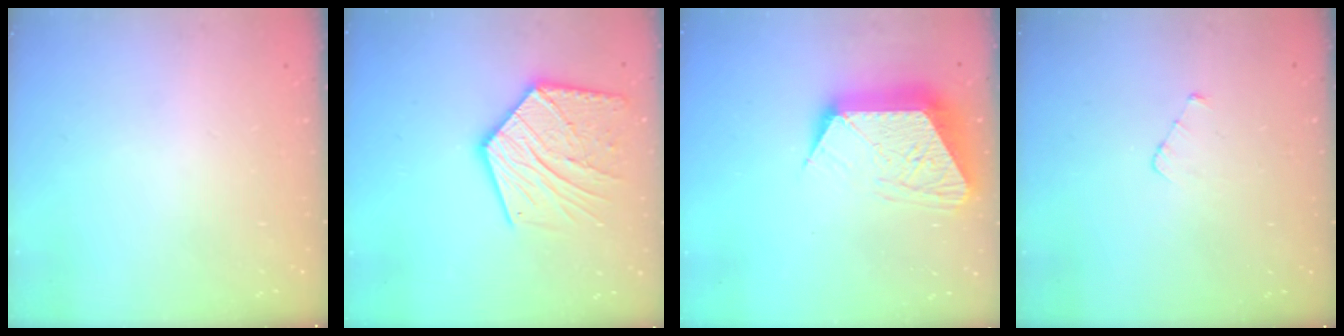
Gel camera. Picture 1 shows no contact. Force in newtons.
{"total": 19.3, "press": 19.3, "slide": 1.1}
{"total": 16.4, "press": 16.3, "slide": 1.1}
{"total": 2.9, "press": 2.9, "slide": 0.3}